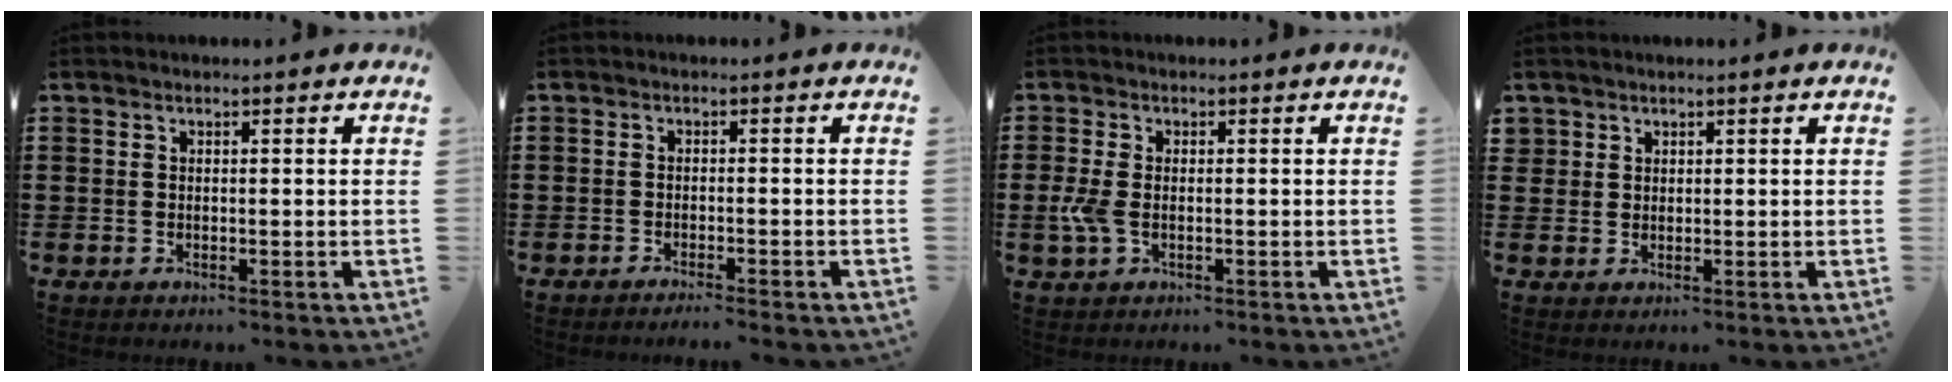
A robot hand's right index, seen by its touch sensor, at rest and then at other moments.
{"total": 1.5, "force": [-1.4, -0.3, 0.4], "torque": [-0.007, 0.001, -0.027]}
{"total": 3.6, "force": [-0.6, 2.0, 2.9], "torque": [-0.083, -0.009, -0.018]}
{"total": 1.6, "force": [1.1, 1.2, 0.0], "torque": [-0.005, 0.005, 0.023]}